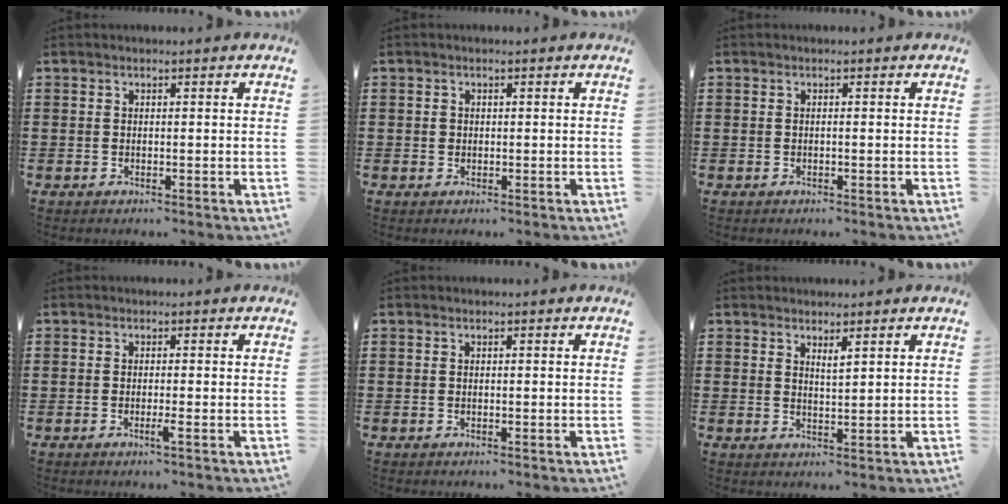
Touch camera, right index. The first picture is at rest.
{"total": 0.7, "force": [0.0, 0.7, 0.2], "torque": [-0.006, 0.003, 0.001]}
{"total": 0.0}
{"total": 1.6, "force": [-0.9, -0.1, 1.4], "torque": [-0.029, -0.008, -0.019]}
{"total": 0.0}
{"total": 1.7, "force": [1.4, 0.2, 0.9], "torque": [-0.018, 0.003, 0.025]}